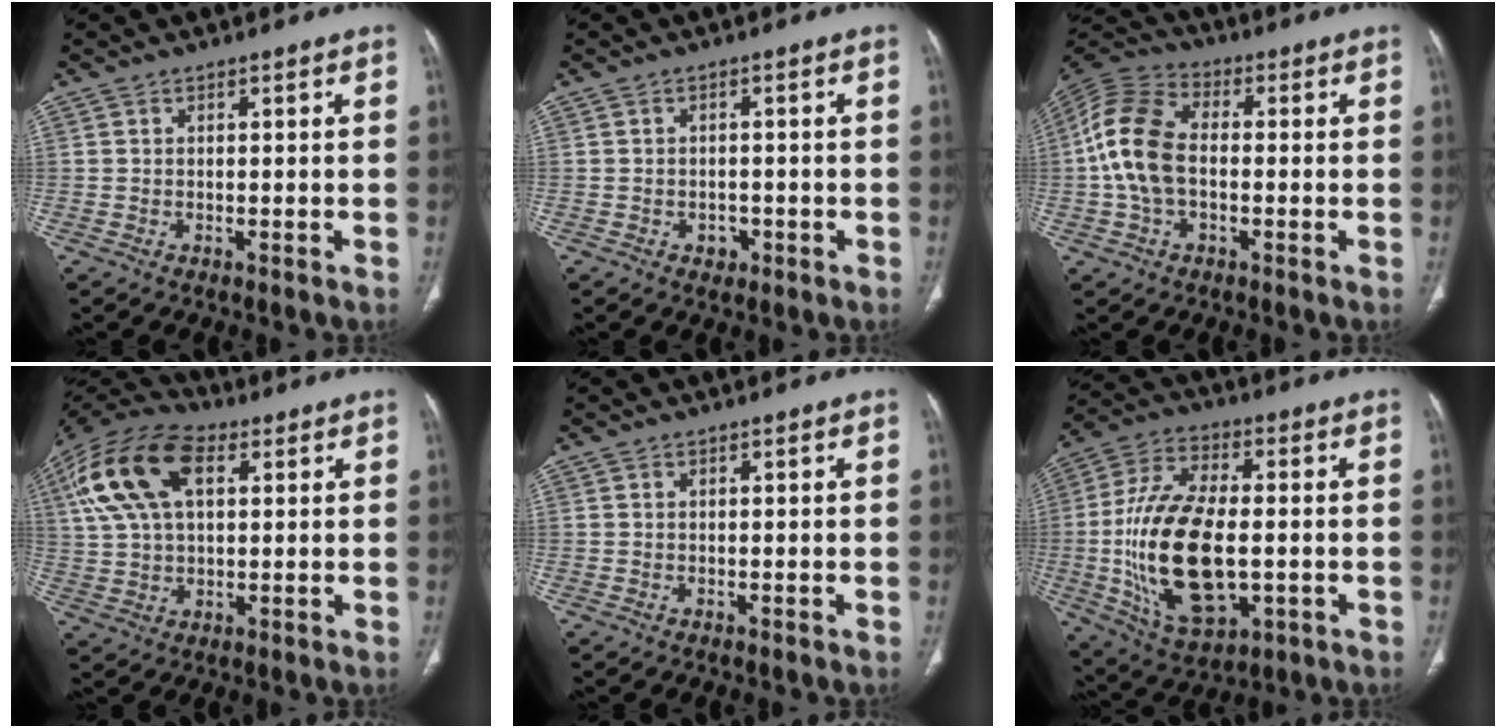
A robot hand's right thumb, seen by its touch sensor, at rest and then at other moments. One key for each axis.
{"total": 2.1, "fx": -0.9, "fy": 1.7, "fz": 0.9, "tx": -0.005, "ty": 0.005, "tz": -0.008}
{"total": 12.6, "fx": -0.7, "fy": 7.9, "fz": 9.8, "tx": -0.207, "ty": 0.029, "tz": -0.021}
{"total": 17.5, "fx": 6.0, "fy": 9.8, "fz": 13.2, "tx": -0.259, "ty": 0.019, "tz": 0.104}
{"total": 0.0}
{"total": 22.4, "fx": -2.3, "fy": 11.4, "fz": 19.1, "tx": -0.372, "ty": 0.002, "tz": -0.026}